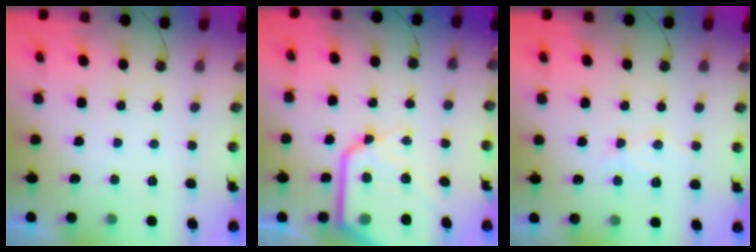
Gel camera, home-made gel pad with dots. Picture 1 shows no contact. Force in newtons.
{"total": 16.9, "press": 16.8, "slide": 1.8}
{"total": 9.0, "press": 9.0, "slide": 0.7}